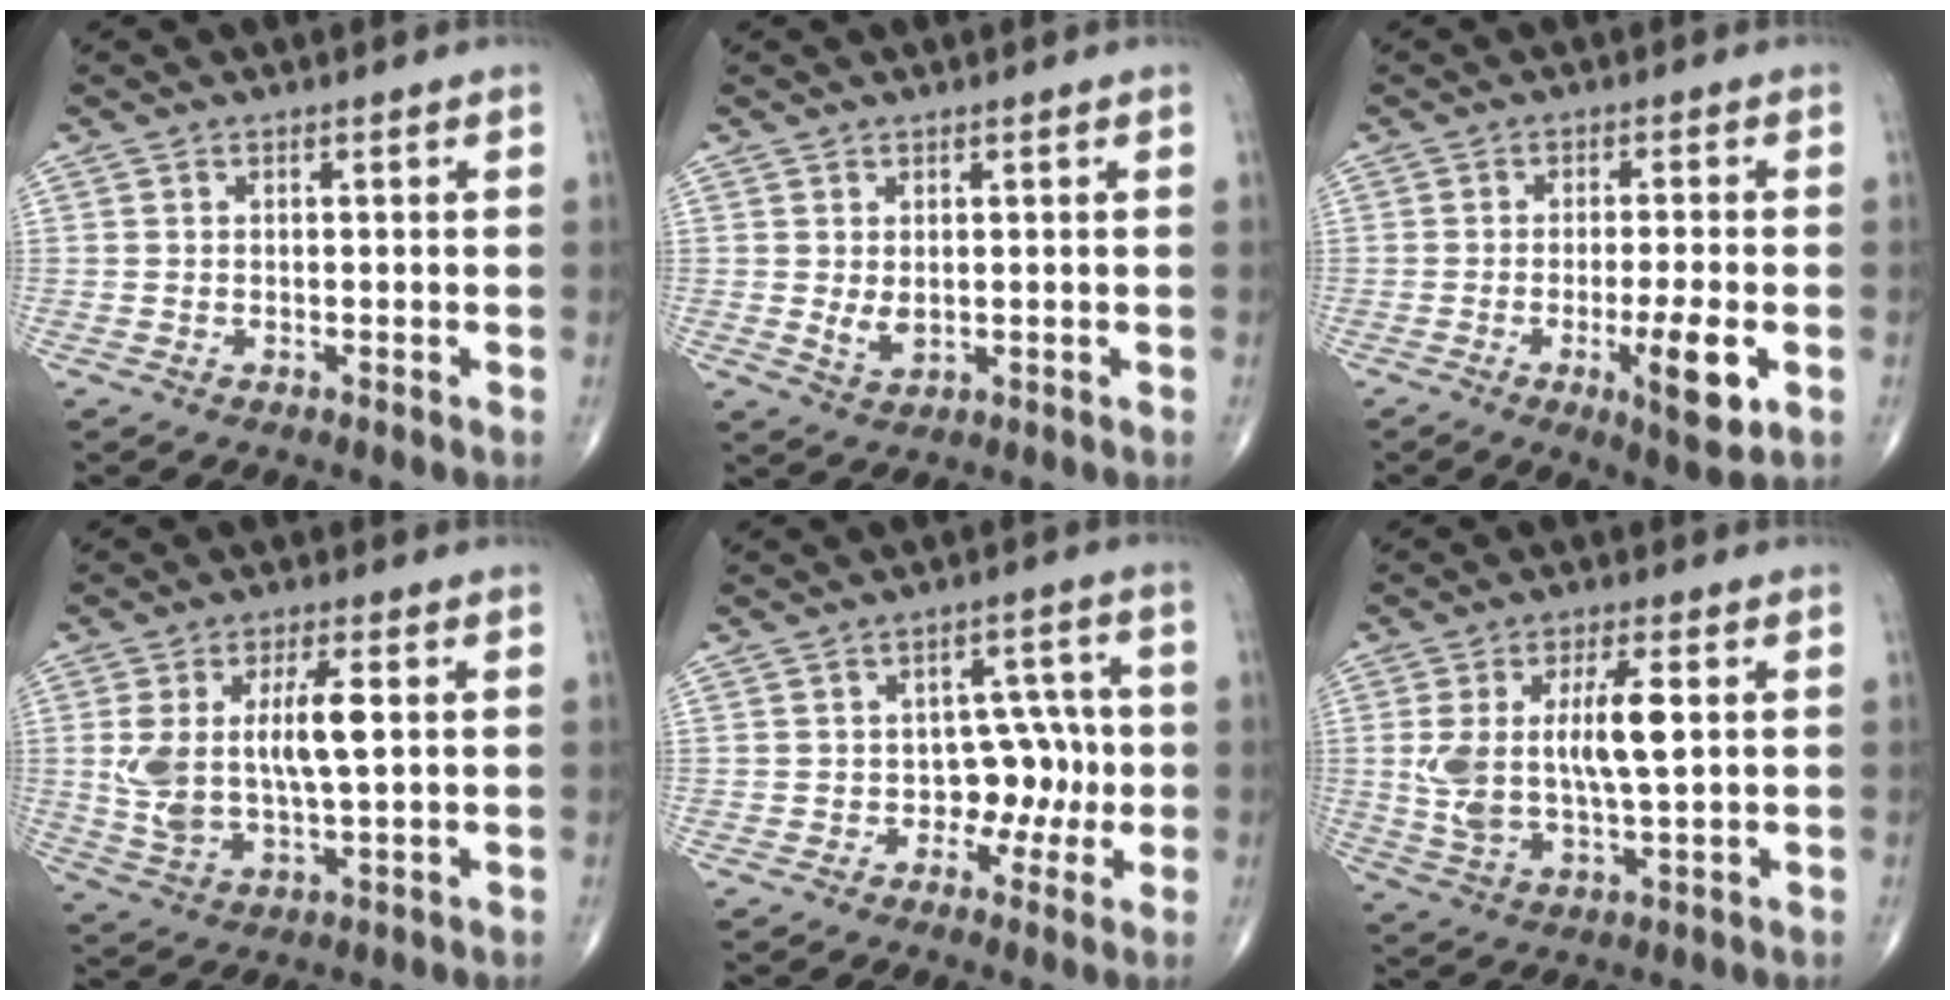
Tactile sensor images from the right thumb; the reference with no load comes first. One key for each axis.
{"total": 2.6, "fx": 0.3, "fy": 1.4, "fz": 2.1, "tx": -0.036, "ty": -0.008, "tz": 0.013}
{"total": 8.4, "fx": -2.5, "fy": 1.5, "fz": 7.9, "tx": -0.124, "ty": -0.006, "tz": -0.035}
{"total": 12.0, "fx": 1.9, "fy": 4.6, "fz": 10.9, "tx": -0.220, "ty": -0.001, "tz": 0.042}
{"total": 6.9, "fx": -1.2, "fy": 4.9, "fz": 4.7, "tx": -0.020, "ty": 0.026, "tz": -0.019}
{"total": 12.4, "fx": 2.0, "fy": 4.5, "fz": 11.4, "tx": -0.227, "ty": -0.002, "tz": 0.042}